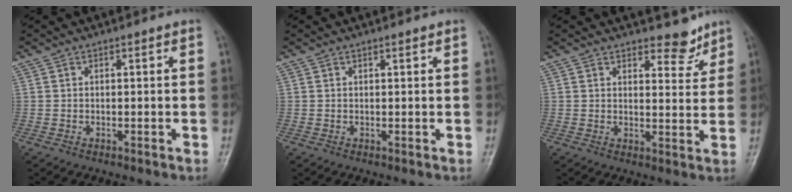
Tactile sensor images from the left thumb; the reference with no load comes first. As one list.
[{"total": 0.5, "force": [0.4, 0.1, 0.3], "torque": [-0.007, -0.003, 0.006]}, {"total": 4.9, "force": [4.1, 2.1, 1.7], "torque": [0.005, -0.031, 0.058]}]